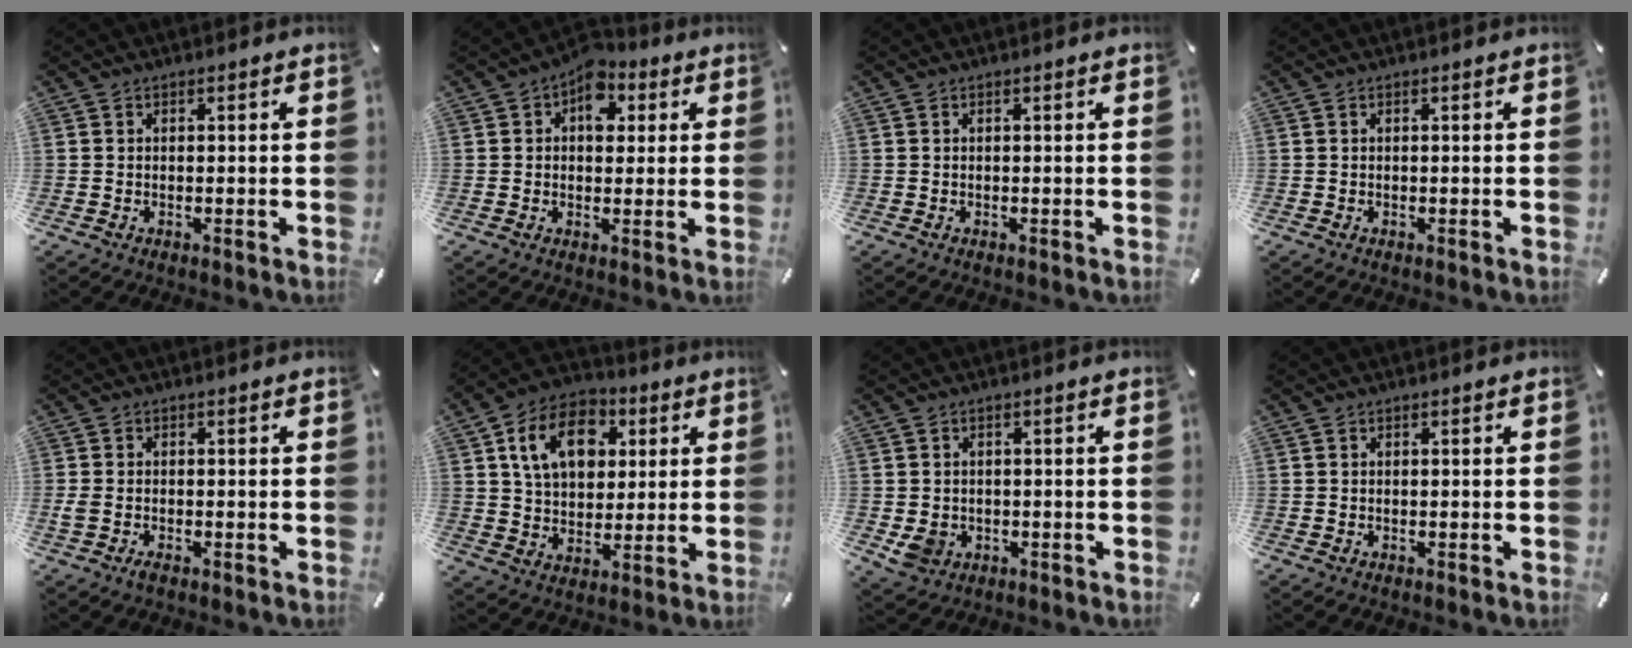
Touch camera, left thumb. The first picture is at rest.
{"total": 8.1, "force": [2.8, 5.6, 5.1], "torque": [-0.061, -0.008, 0.044]}
{"total": 0.0}
{"total": 0.0}
{"total": 1.7, "force": [-0.8, 0.9, 1.3], "torque": [-0.024, 0.001, -0.014]}
{"total": 13.7, "force": [4.7, 10.3, 7.8], "torque": [-0.126, 0.002, 0.086]}
{"total": 4.4, "force": [-0.8, 3.9, 1.7], "torque": [-0.043, -0.004, -0.016]}
{"total": 0.0}